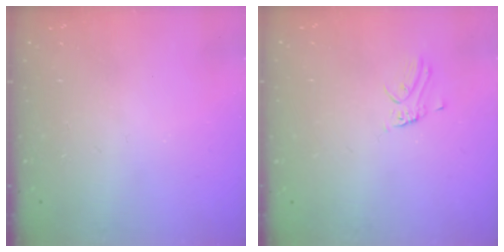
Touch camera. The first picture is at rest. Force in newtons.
{"total": 1.6, "press": 1.6, "slide": 0.1}